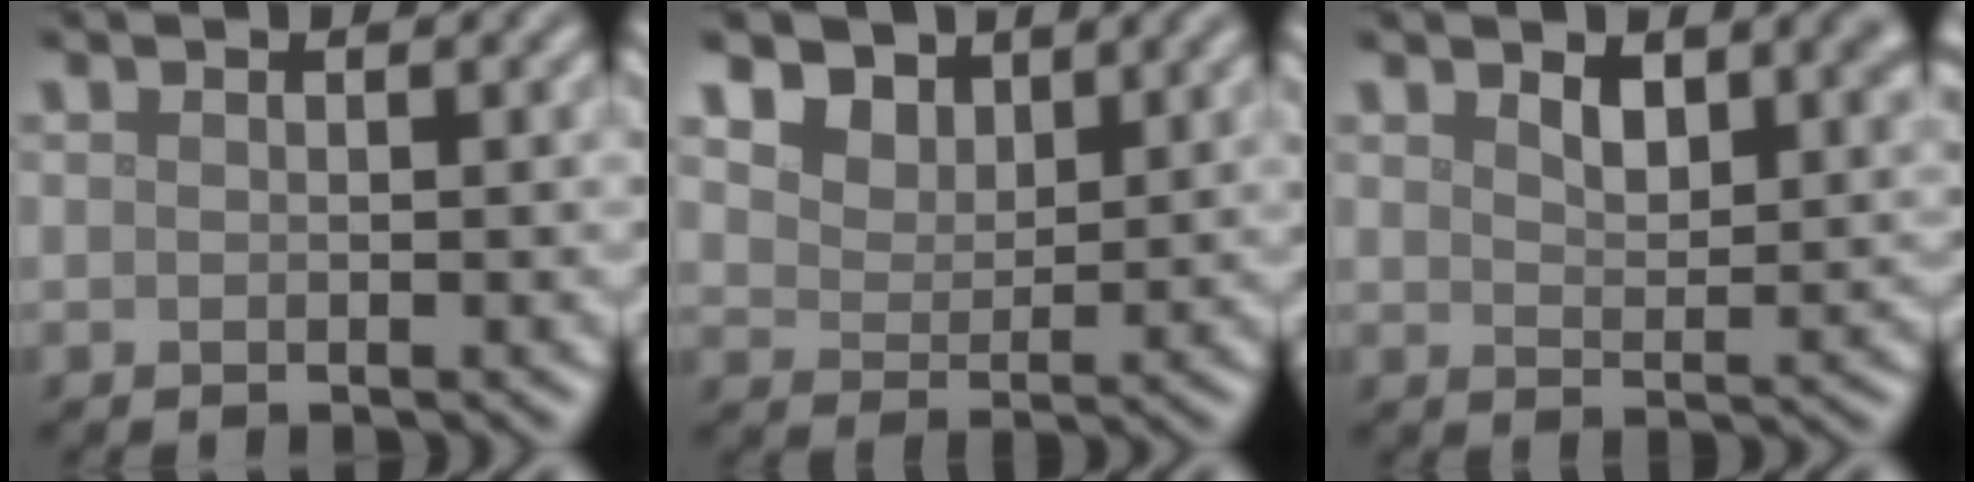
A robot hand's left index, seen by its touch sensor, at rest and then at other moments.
{"total": 5.3, "force": [3.9, 3.1, 2.0], "torque": [-0.066, -0.011, 0.069]}
{"total": 3.7, "force": [2.2, 1.7, 2.4], "torque": [-0.042, -0.003, 0.037]}